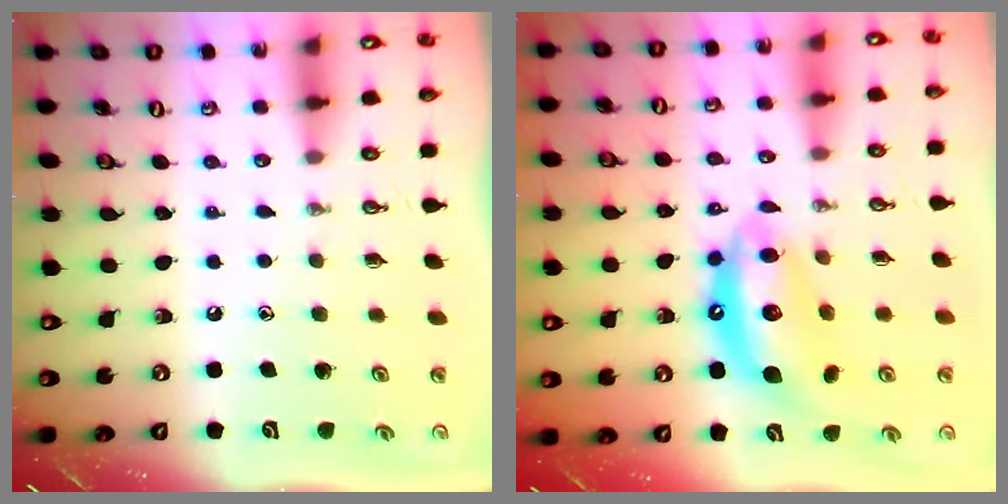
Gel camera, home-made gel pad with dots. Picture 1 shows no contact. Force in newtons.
{"total": 13.0, "press": 12.9, "slide": 1.5}